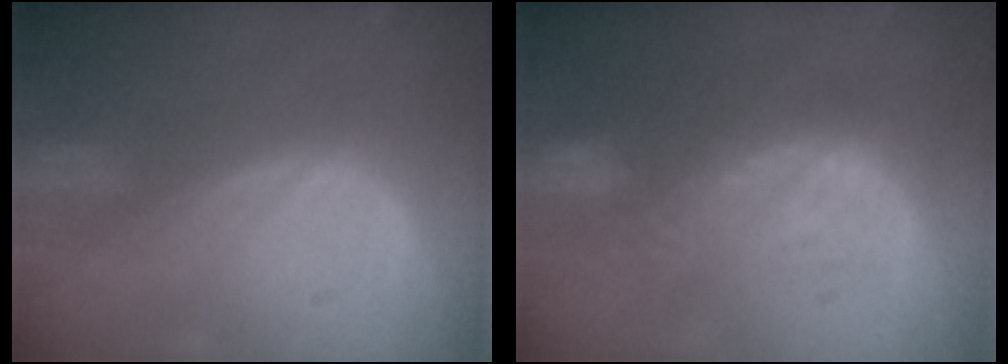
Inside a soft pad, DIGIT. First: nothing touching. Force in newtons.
{"total": 10.9, "press": 9.6, "slide": 5.2}